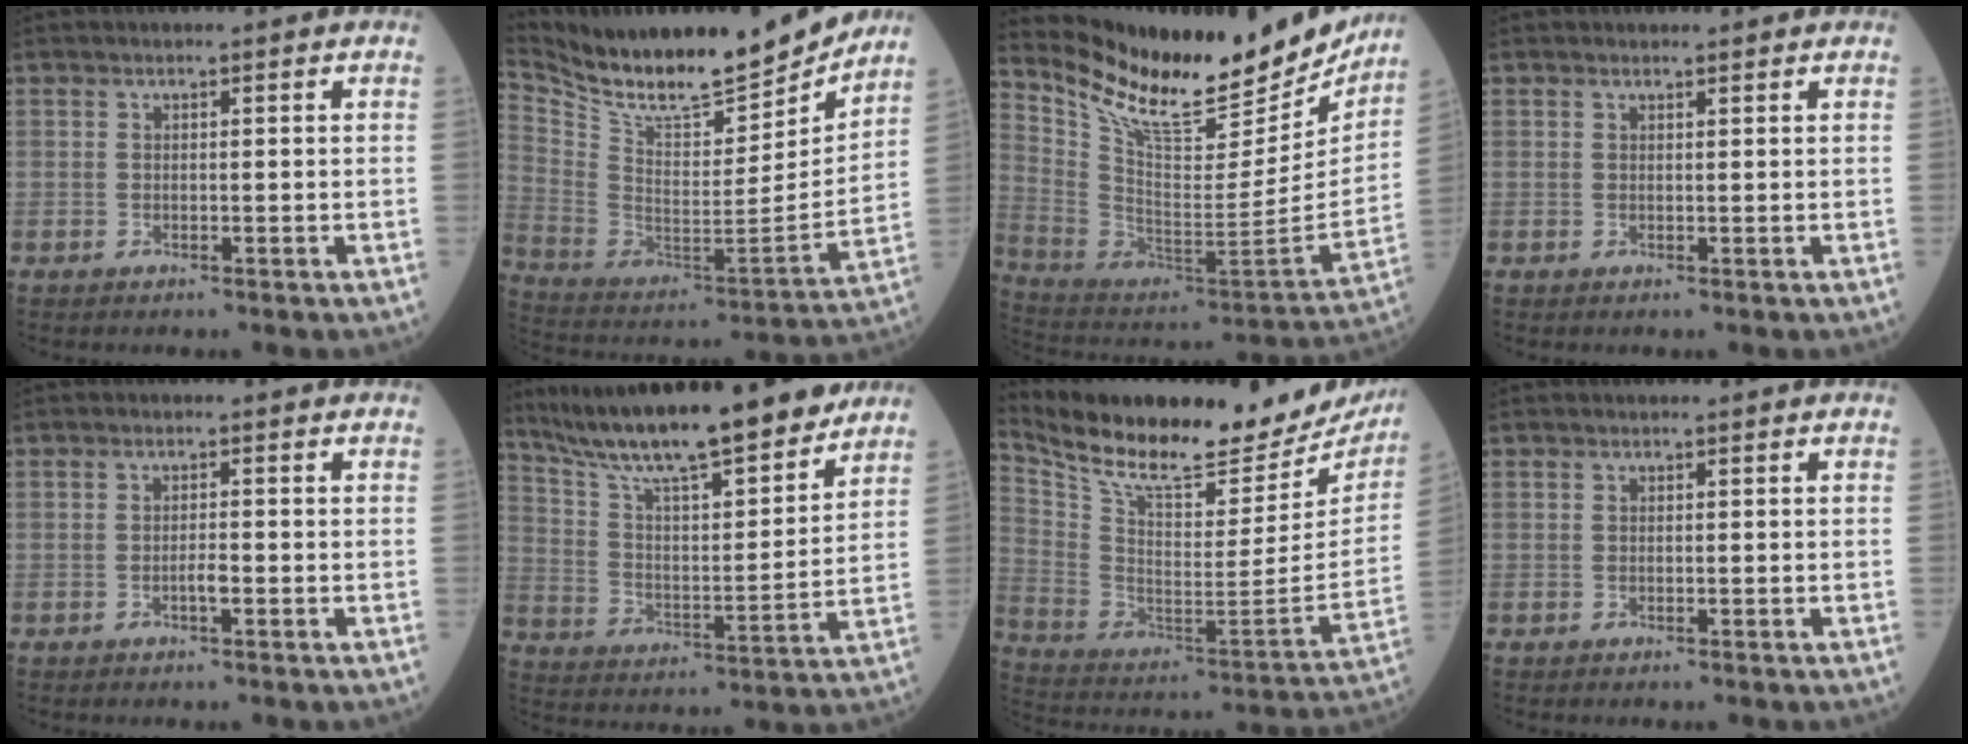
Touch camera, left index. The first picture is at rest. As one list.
[{"total": 22.7, "force": [20.1, 3.5, 10.0], "torque": [-0.191, -0.038, 0.329]}, {"total": 25.7, "force": [21.8, 6.5, 12.0], "torque": [-0.211, -0.045, 0.334]}, {"total": 1.2, "force": [1.2, 0.1, 0.2], "torque": [-0.012, 0.003, 0.015]}, {"total": 1.3, "force": [-0.6, 0.1, 1.2], "torque": [-0.023, 0.001, -0.010]}, {"total": 20.9, "force": [17.9, 2.3, 10.5], "torque": [-0.180, 0.001, 0.292]}, {"total": 28.0, "force": [24.6, 6.5, 11.6], "torque": [-0.216, -0.055, 0.356]}, {"total": 0.0}]